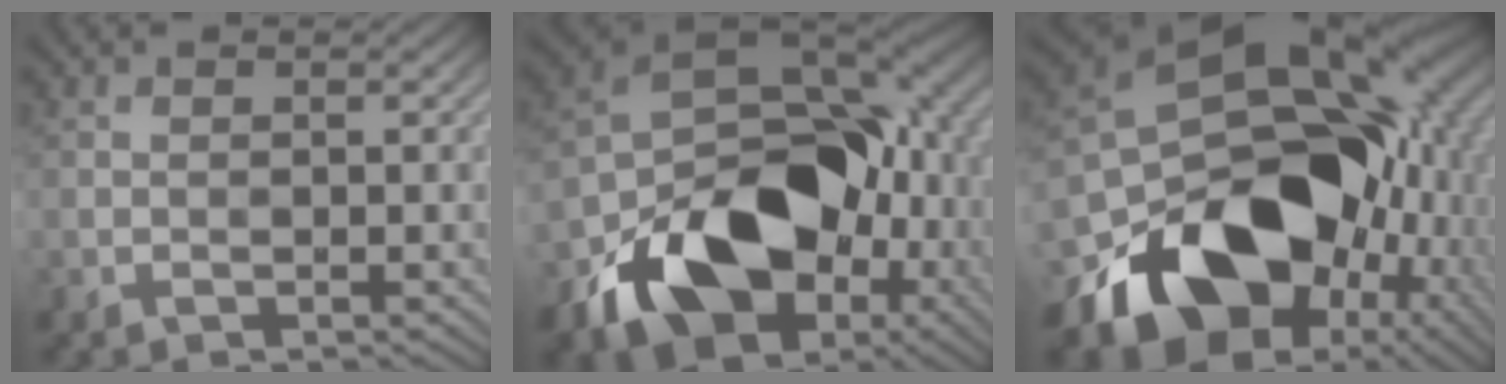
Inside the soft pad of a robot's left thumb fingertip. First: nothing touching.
{"total": 18.1, "force": [-5.9, 12.2, 11.9], "torque": [-0.232, -0.039, -0.091]}
{"total": 20.3, "force": [-3.3, 14.9, 13.5], "torque": [-0.268, -0.037, -0.039]}